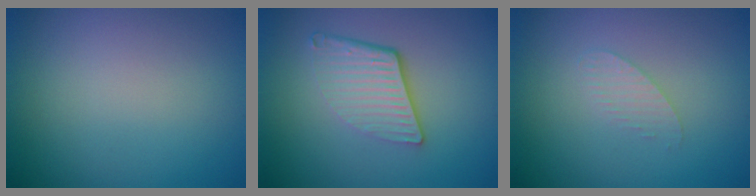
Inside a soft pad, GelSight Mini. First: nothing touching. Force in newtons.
{"total": 4.4, "press": 2.9, "slide": 3.3}
{"total": 1.4, "press": 1.4, "slide": 0.1}